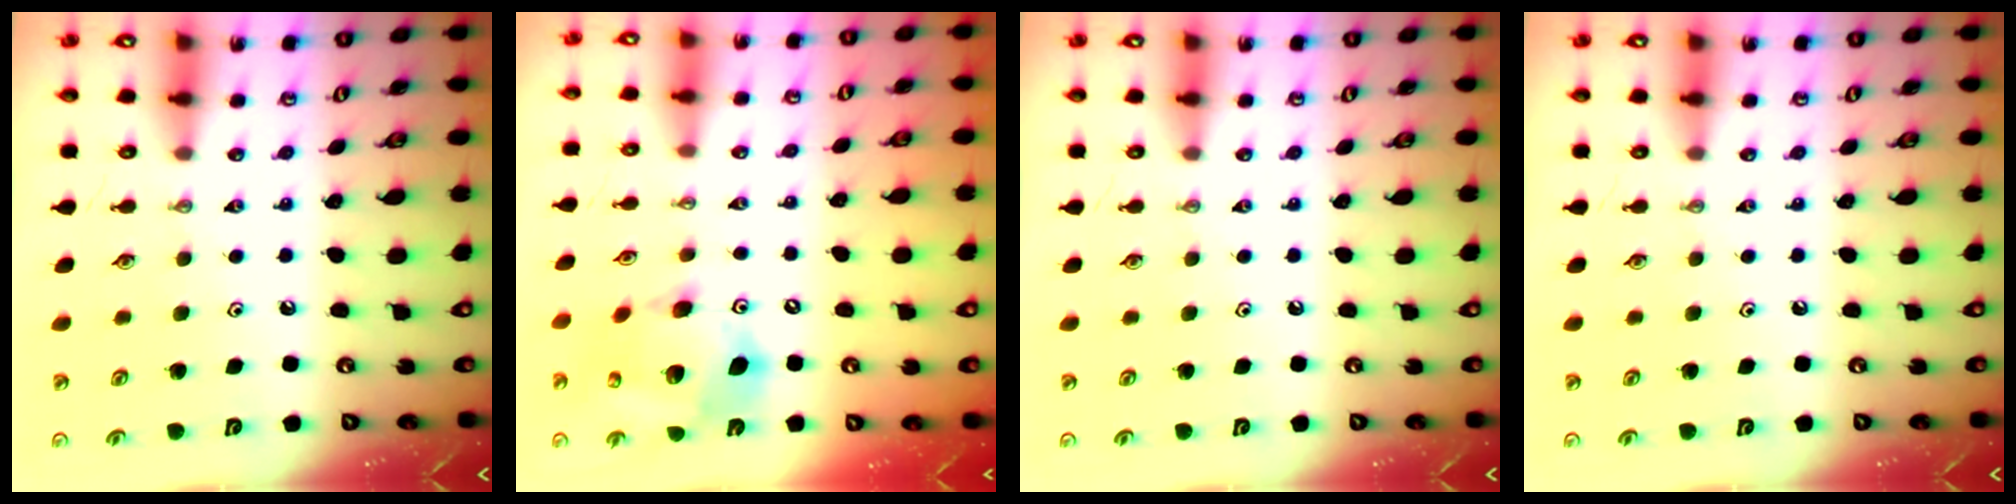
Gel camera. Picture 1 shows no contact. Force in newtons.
{"total": 15.8, "press": 15.5, "slide": 3.0}
{"total": 0.0}
{"total": 0.0}